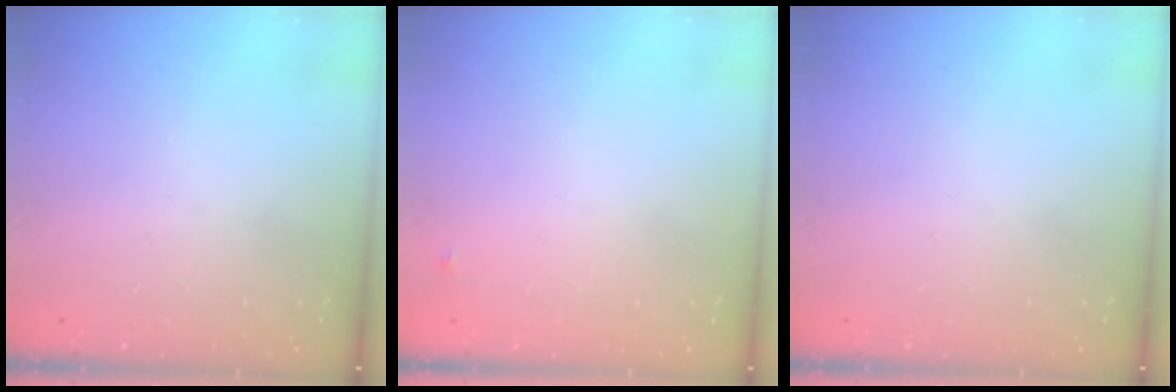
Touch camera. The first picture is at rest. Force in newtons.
{"total": 3.1, "press": 3.1, "slide": 0.3}
{"total": 0.0}